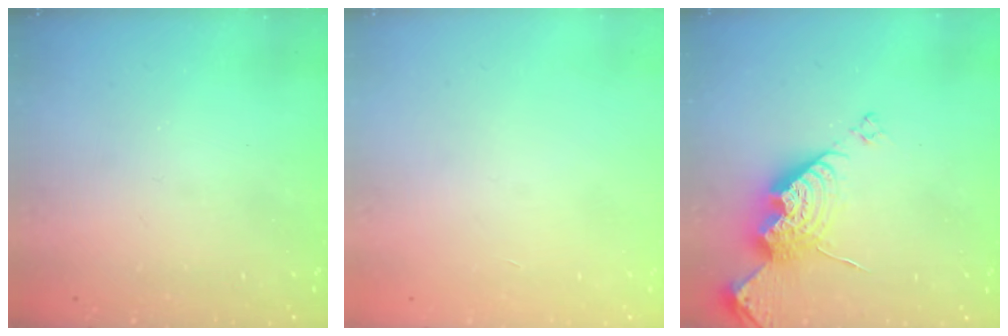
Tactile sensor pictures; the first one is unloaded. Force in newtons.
{"total": 0.0}
{"total": 13.5, "press": 13.5, "slide": 1.0}